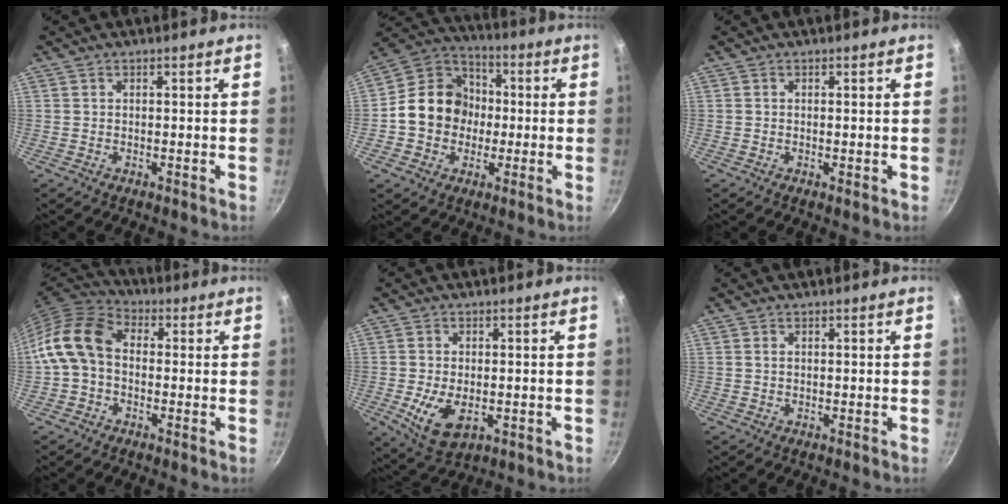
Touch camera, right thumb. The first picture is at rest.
{"total": 14.1, "force": [-0.9, 12.2, 7.0], "torque": [-0.079, 0.032, -0.032]}
{"total": 0.6, "force": [-0.1, 0.2, 0.6], "torque": [-0.009, -0.001, -0.002]}
{"total": 11.0, "force": [-0.4, 8.1, 7.6], "torque": [-0.128, 0.033, -0.029]}
{"total": 8.3, "force": [-1.7, 4.8, 6.5], "torque": [-0.118, -0.016, -0.019]}
{"total": 0.8, "force": [0.3, 0.5, 0.6], "torque": [-0.010, 0.002, 0.004]}